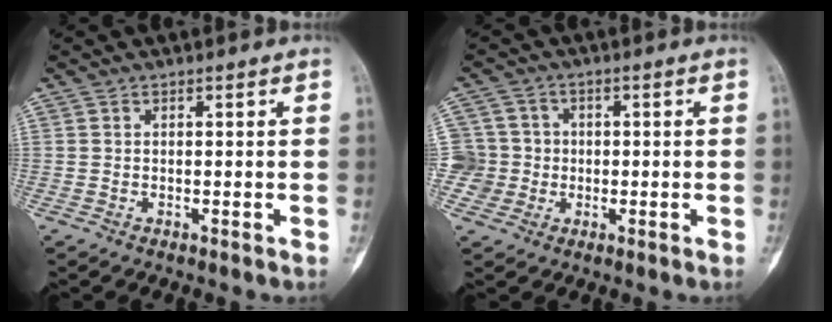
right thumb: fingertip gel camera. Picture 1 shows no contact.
{"total": 6.7, "force": [-0.9, 6.6, 0.2], "torque": [0.021, 0.018, -0.020]}